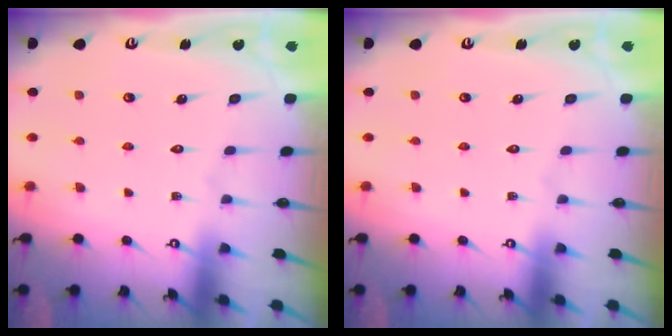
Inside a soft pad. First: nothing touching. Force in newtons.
{"total": 0.0}